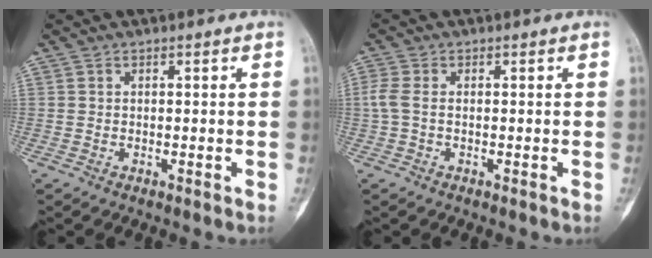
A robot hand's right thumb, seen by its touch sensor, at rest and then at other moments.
{"total": 3.2, "force": [-0.3, 1.5, 2.8], "torque": [-0.073, -0.001, -0.011]}